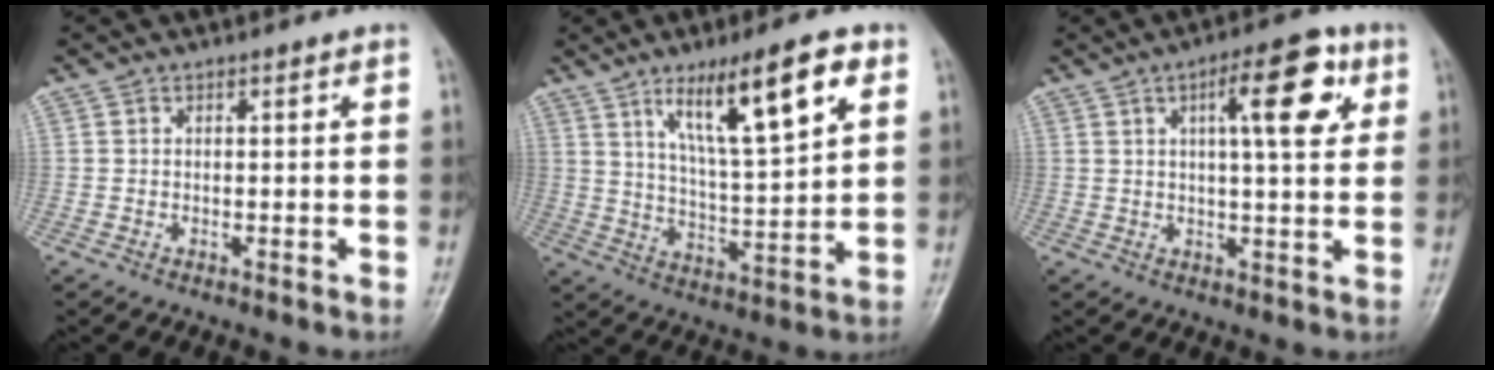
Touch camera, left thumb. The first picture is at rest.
{"total": 14.9, "force": [7.5, 3.4, 12.4], "torque": [-0.193, -0.030, 0.131]}
{"total": 10.4, "force": [3.8, 3.4, 9.1], "torque": [-0.111, -0.004, 0.050]}